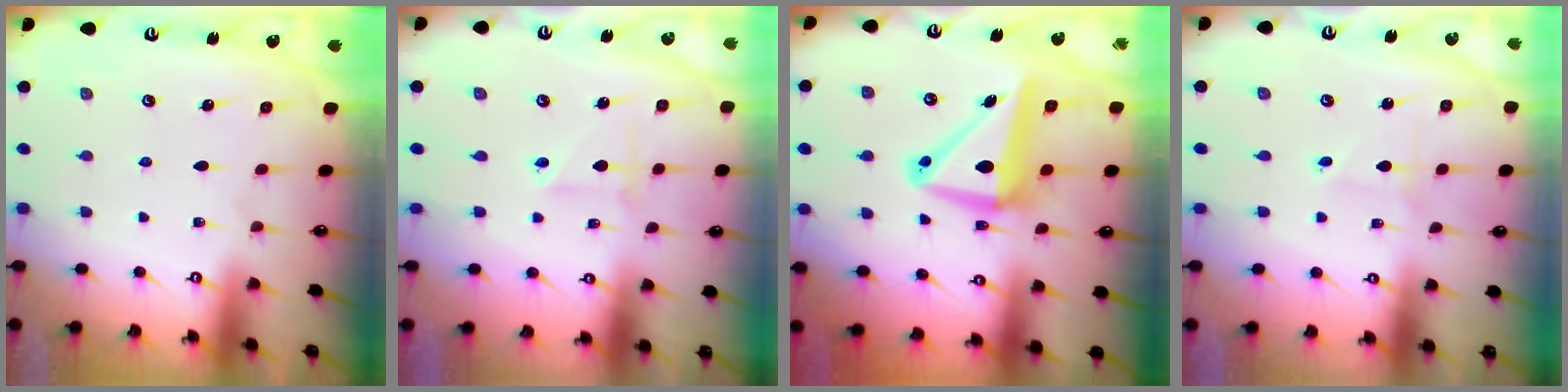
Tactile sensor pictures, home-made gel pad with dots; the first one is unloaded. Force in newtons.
{"total": 2.5, "press": 2.3, "slide": 0.8}
{"total": 10.3, "press": 10.1, "slide": 2.3}
{"total": 1.1, "press": 1.1, "slide": 0.1}